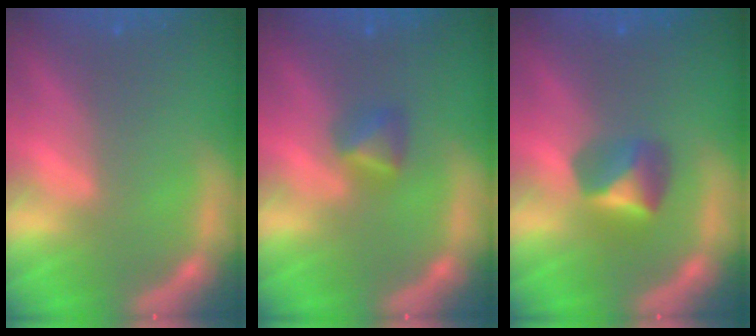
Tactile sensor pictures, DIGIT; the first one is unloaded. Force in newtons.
{"total": 1.9}
{"total": 2.9}